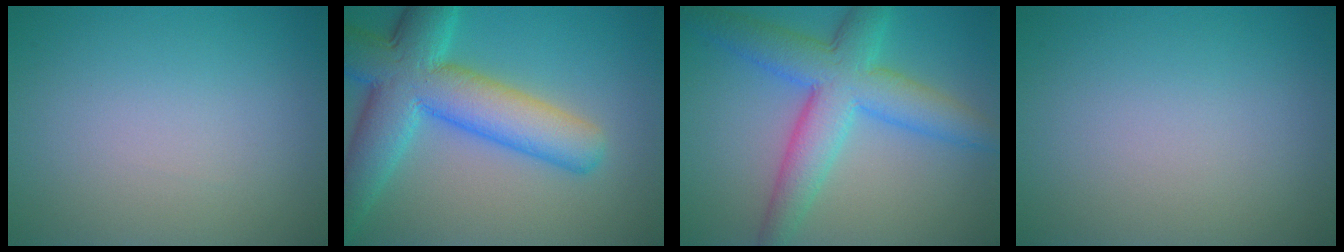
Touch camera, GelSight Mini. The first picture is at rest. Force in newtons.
{"total": 10.0, "press": 10.0, "slide": 0.8}
{"total": 7.3, "press": 7.3, "slide": 0.2}
{"total": 0.0}